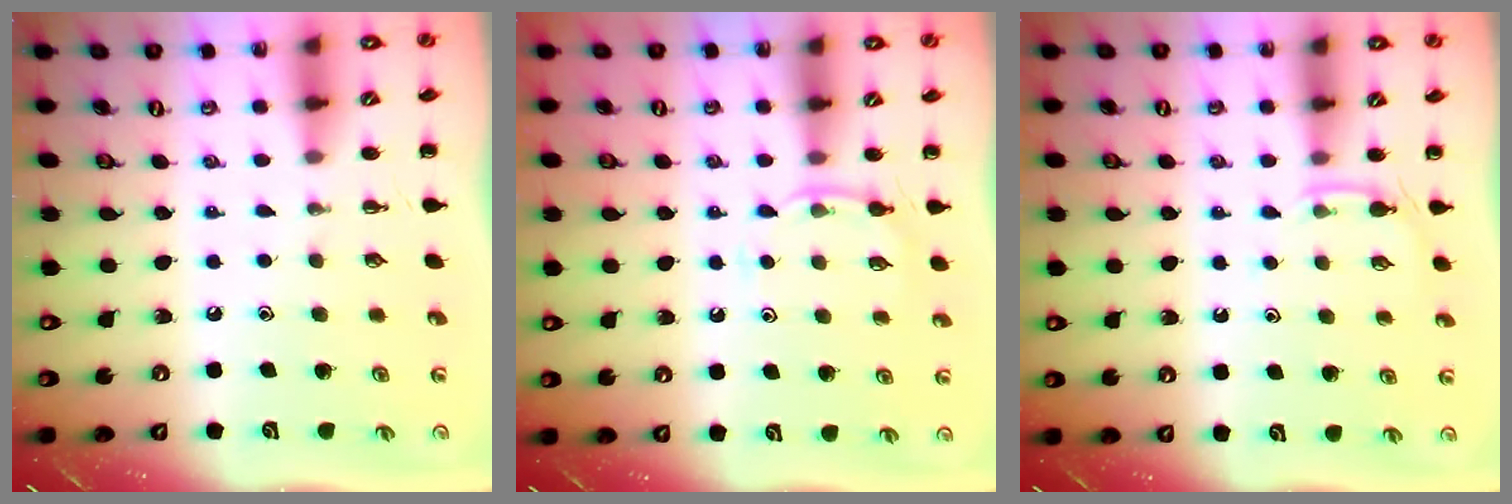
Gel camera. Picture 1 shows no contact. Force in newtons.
{"total": 5.7, "press": 5.4, "slide": 1.6}
{"total": 4.1, "press": 3.9, "slide": 1.2}